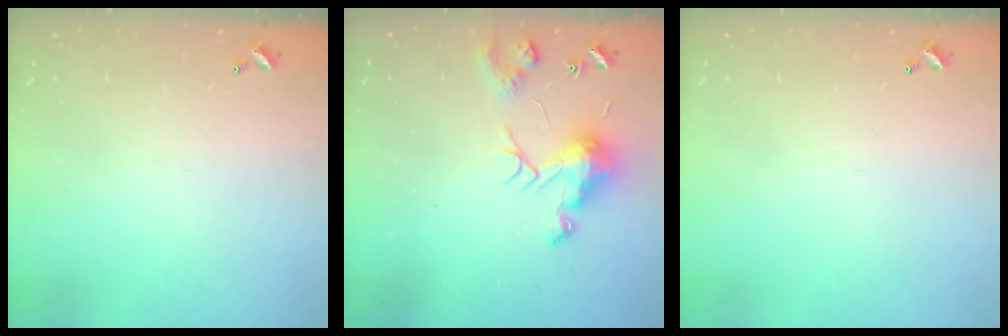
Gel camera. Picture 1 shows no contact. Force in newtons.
{"total": 8.8, "press": 8.8, "slide": 0.0}
{"total": 0.0}